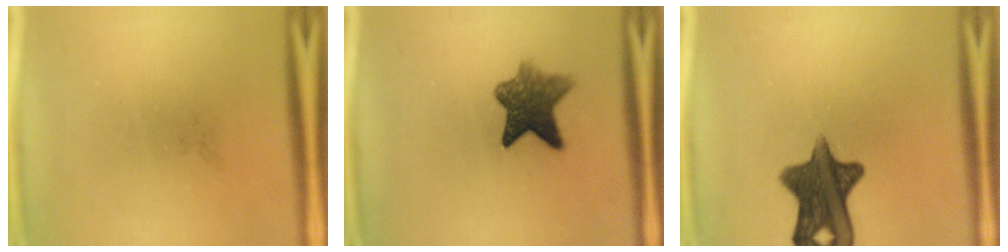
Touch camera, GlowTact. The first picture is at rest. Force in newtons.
{"total": 7.7}
{"total": 11.7}